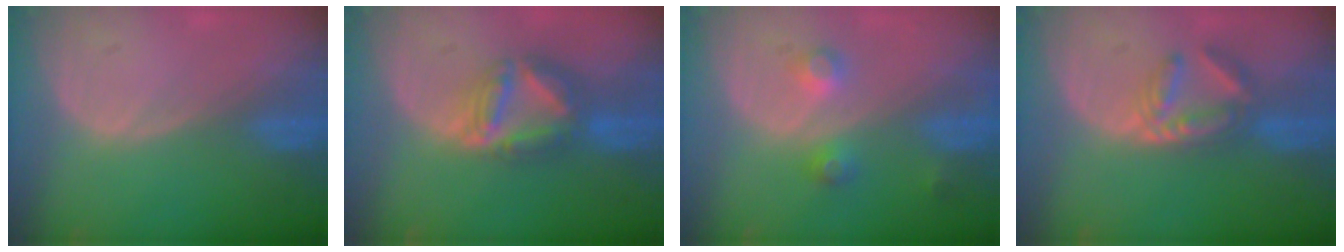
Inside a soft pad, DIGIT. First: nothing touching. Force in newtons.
{"total": 7.8, "press": 6.8, "slide": 3.8}
{"total": 3.6, "press": 3.6, "slide": 0.6}
{"total": 5.7, "press": 5.1, "slide": 2.6}